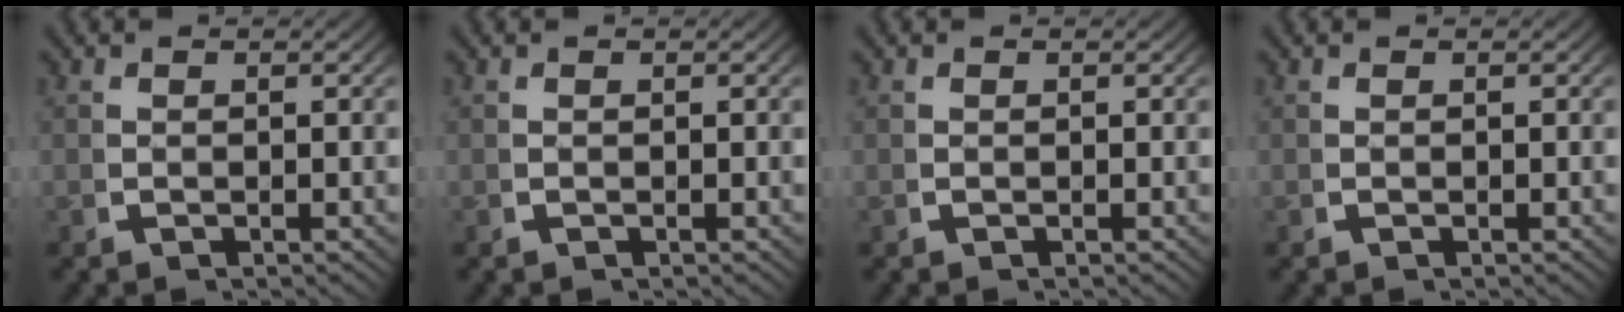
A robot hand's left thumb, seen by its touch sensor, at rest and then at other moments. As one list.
[{"total": 0.0}, {"total": 0.0}, {"total": 0.0}]